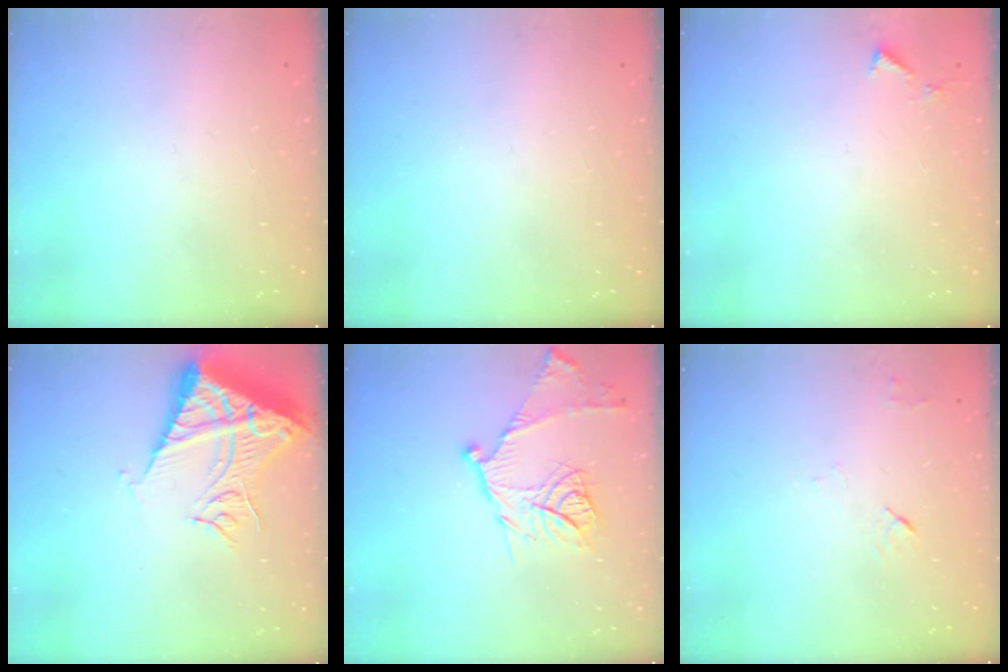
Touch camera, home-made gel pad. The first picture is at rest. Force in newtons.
{"total": 0.0}
{"total": 3.2, "press": 3.2, "slide": 0.2}
{"total": 14.5, "press": 14.4, "slide": 1.8}
{"total": 15.0, "press": 14.9, "slide": 1.2}
{"total": 4.6, "press": 4.5, "slide": 0.6}